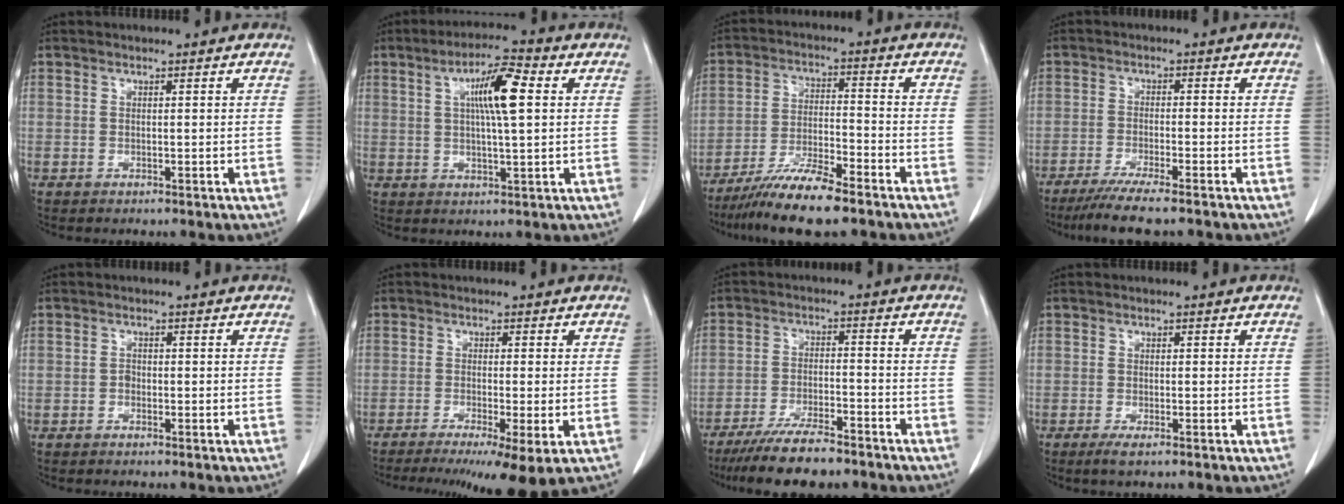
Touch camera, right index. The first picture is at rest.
{"total": 8.5, "force": [2.1, 0.9, 8.2], "torque": [-0.144, 0.011, 0.034]}
{"total": 10.4, "force": [-8.1, 0.9, 6.5], "torque": [-0.115, -0.022, -0.146]}
{"total": 8.1, "force": [-6.5, 0.0, 4.8], "torque": [-0.071, -0.020, -0.105]}
{"total": 0.9, "force": [-0.4, 0.7, 0.4], "torque": [-0.004, 0.004, -0.009]}
{"total": 10.5, "force": [-7.0, 0.5, 7.9], "torque": [-0.106, -0.021, -0.108]}
{"total": 9.8, "force": [-8.1, 1.8, 5.2], "torque": [-0.086, -0.022, -0.136]}
{"total": 2.0, "force": [-1.2, 0.2, 1.6], "torque": [-0.031, -0.005, -0.024]}